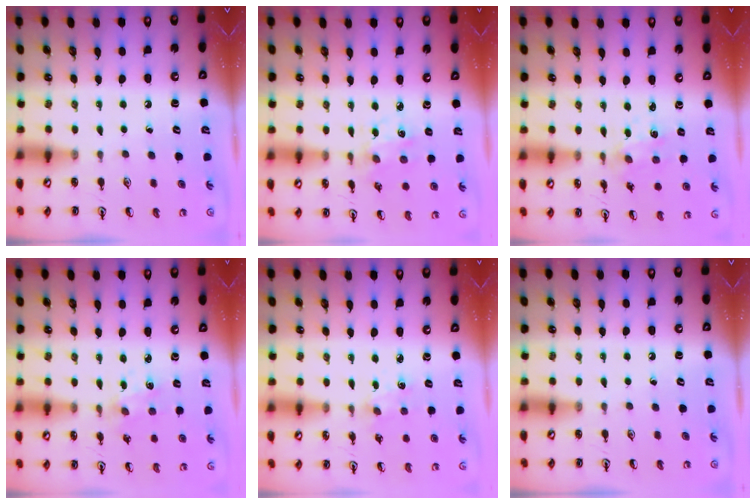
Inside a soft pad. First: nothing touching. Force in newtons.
{"total": 2.1, "press": 2.0, "slide": 0.6}
{"total": 2.1, "press": 2.1, "slide": 0.3}
{"total": 2.3, "press": 2.3, "slide": 0.5}
{"total": 3.6, "press": 3.6, "slide": 0.5}
{"total": 0.0}